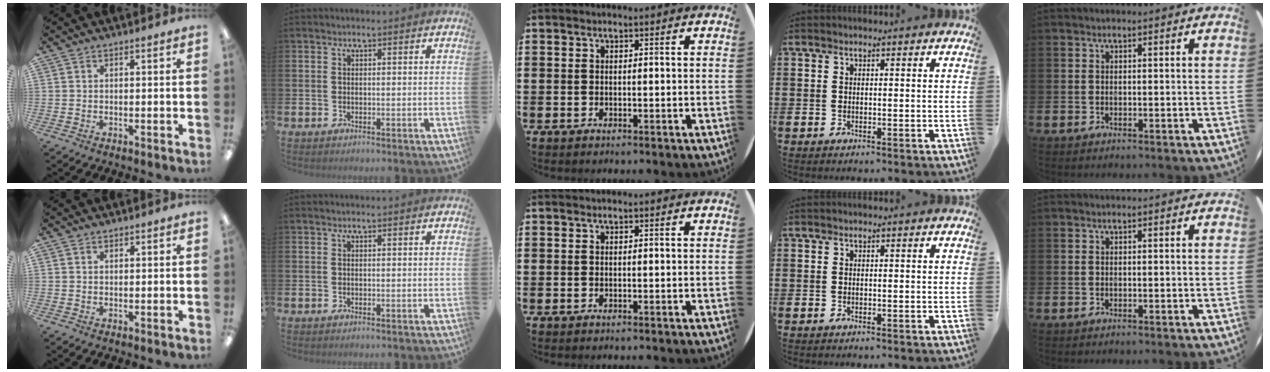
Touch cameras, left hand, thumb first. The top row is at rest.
{"thumb": {"total": 0.9, "force": [0.7, 0.4, 0.2], "torque": [-0.005, 0.002, 0.013]}}